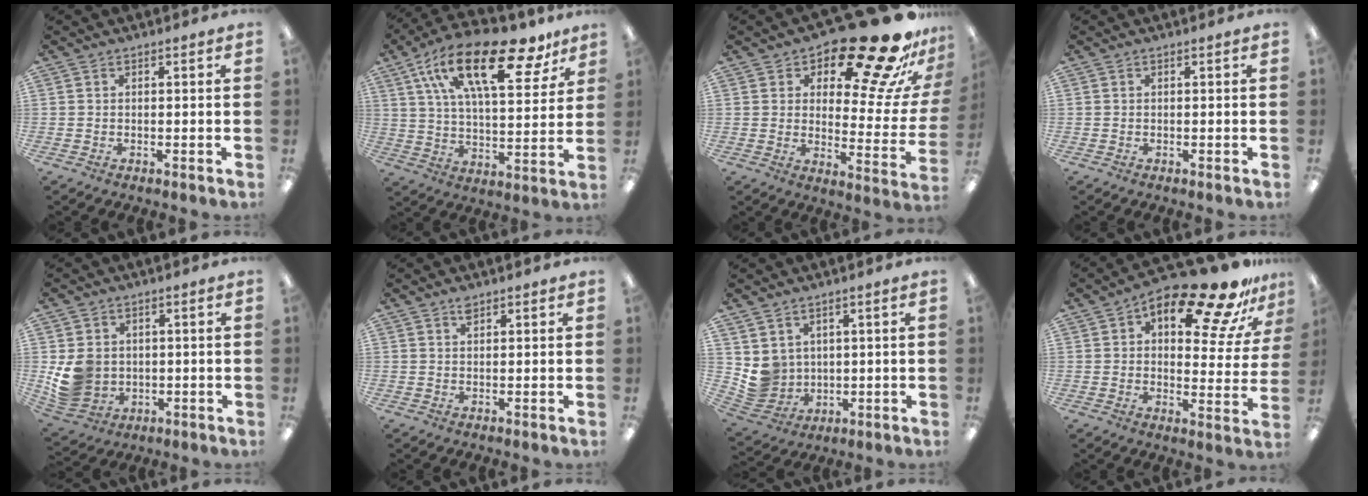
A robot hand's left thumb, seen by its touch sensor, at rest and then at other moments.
{"total": 23.9, "force": [14.0, 9.3, 17.0], "torque": [-0.284, -0.062, 0.233]}
{"total": 23.3, "force": [17.3, 7.5, 13.7], "torque": [-0.176, -0.121, 0.276]}
{"total": 0.0}
{"total": 8.6, "force": [0.4, 7.8, 3.7], "torque": [-0.082, 0.005, 0.013]}
{"total": 1.7, "force": [1.3, 0.8, 0.9], "torque": [-0.012, -0.004, 0.022]}
{"total": 6.7, "force": [2.9, 6.1, 0.5], "torque": [-0.036, -0.024, 0.064]}
{"total": 17.6, "force": [12.1, 6.3, 11.2], "torque": [-0.155, -0.084, 0.193]}